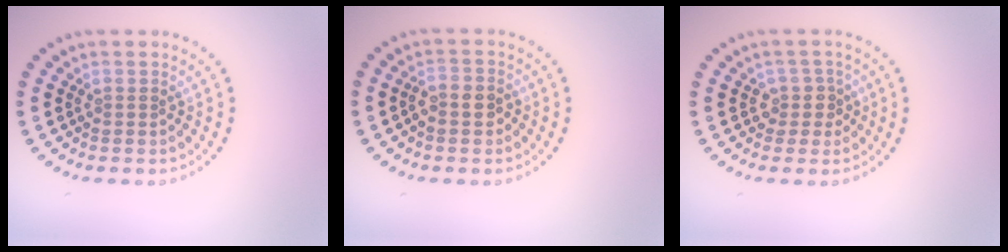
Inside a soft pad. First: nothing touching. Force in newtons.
{"total": 2.0, "press": 1.9, "slide": 0.8}
{"total": 1.8, "press": 1.4, "slide": 1.2}